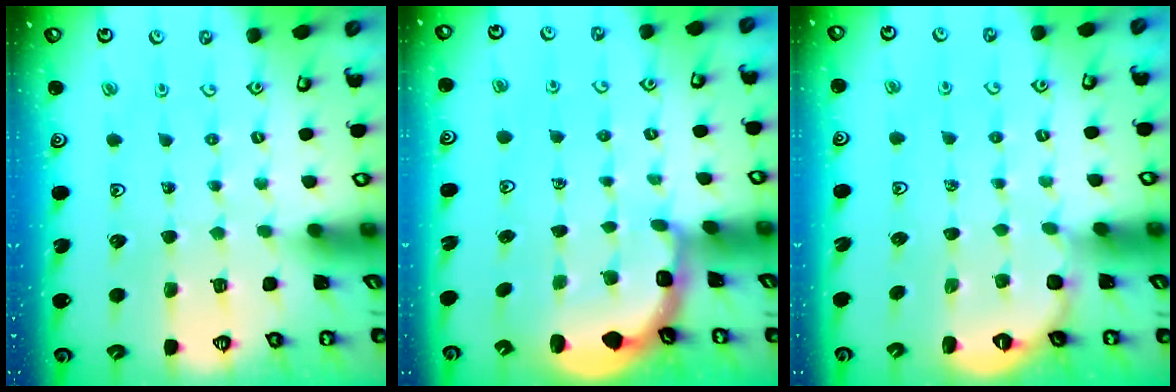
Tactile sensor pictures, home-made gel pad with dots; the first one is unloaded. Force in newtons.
{"total": 3.0, "press": 2.0, "slide": 2.2}
{"total": 2.9, "press": 2.8, "slide": 0.9}